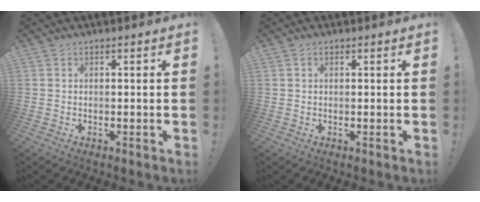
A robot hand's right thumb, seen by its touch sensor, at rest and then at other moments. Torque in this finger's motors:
{"motor_torque": [-0.03, -0.13, 0.19, 0.06, 0.08]}